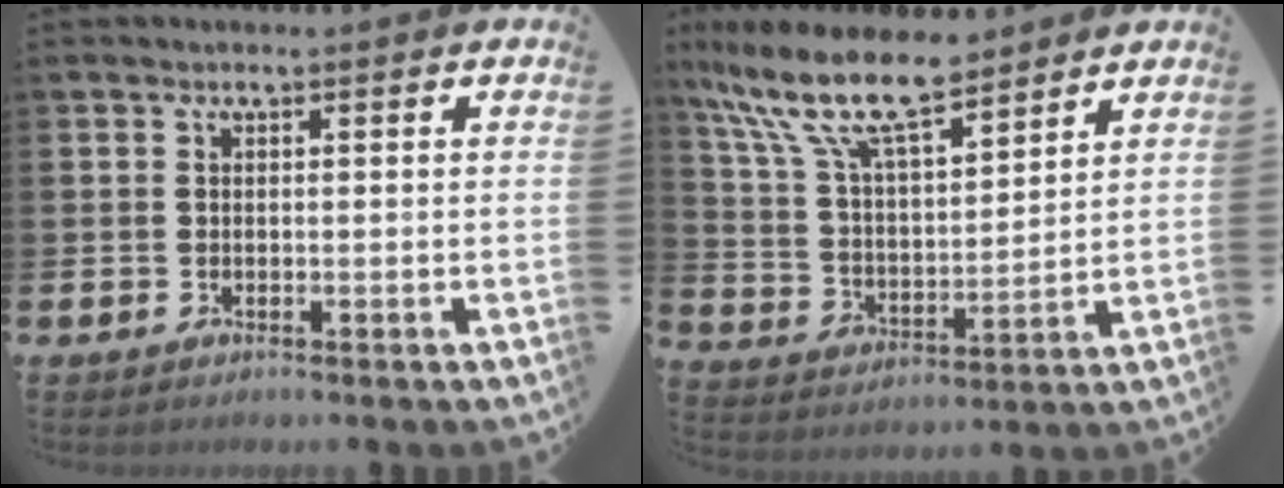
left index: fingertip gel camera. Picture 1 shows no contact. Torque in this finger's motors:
{"motor_torque": [0.75, -1.39, 1.05, 0.21]}